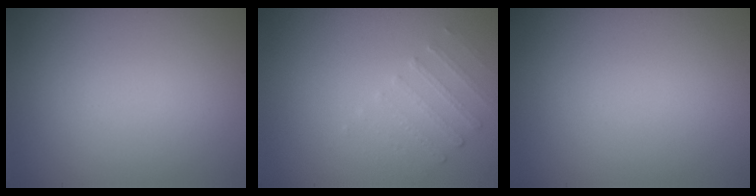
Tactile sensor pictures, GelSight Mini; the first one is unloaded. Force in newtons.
{"total": 1.3, "press": 0.9, "slide": 1.0}
{"total": 0.0}